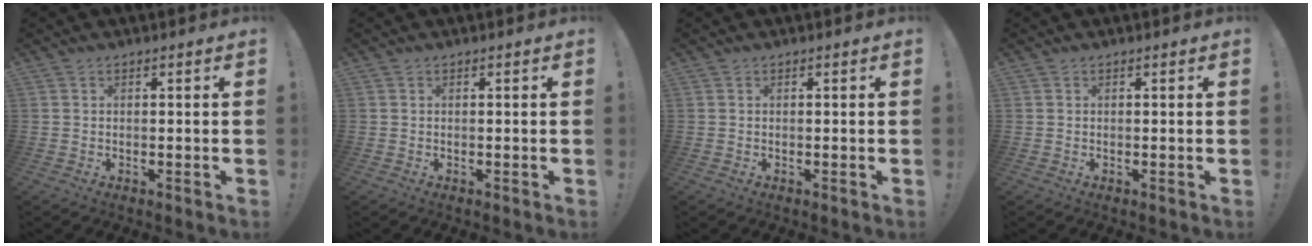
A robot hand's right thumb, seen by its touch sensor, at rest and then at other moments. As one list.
[{"total": 0.0}, {"total": 0.0}, {"total": 0.0}]